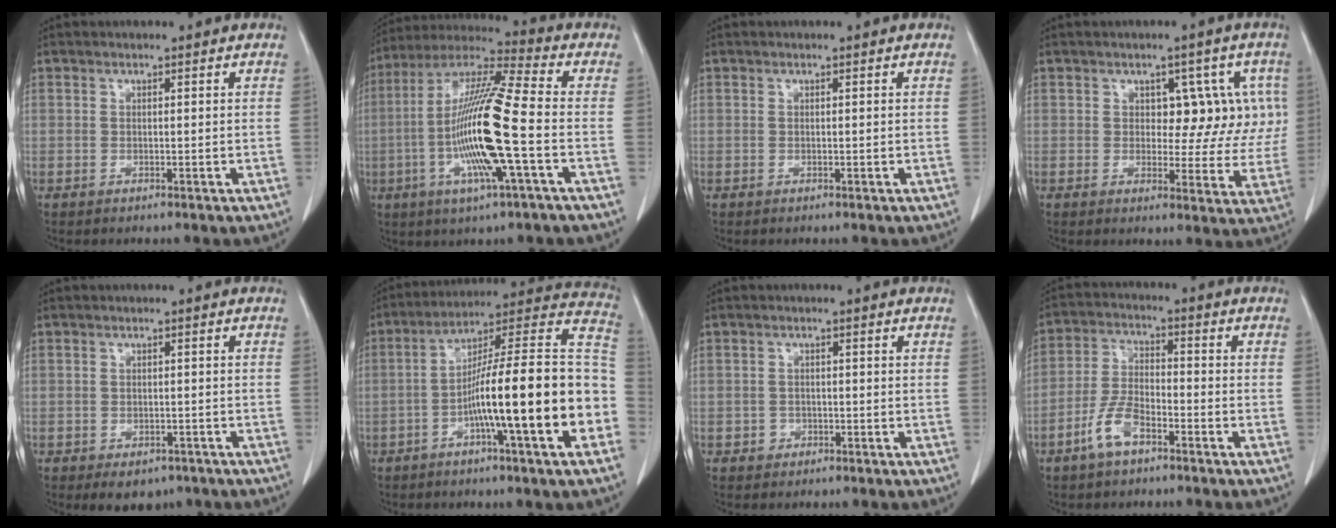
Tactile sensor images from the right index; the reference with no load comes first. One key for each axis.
{"total": 17.0, "fx": -3.4, "fy": 0.3, "fz": 16.7, "tx": -0.330, "ty": -0.005, "tz": -0.071}
{"total": 0.0}
{"total": 7.9, "fx": 1.8, "fy": 5.0, "fz": 5.8, "tx": -0.049, "ty": 0.019, "tz": 0.025}
{"total": 4.9, "fx": -3.5, "fy": 2.9, "fz": 1.9, "tx": -0.015, "ty": 0.001, "tz": -0.040}
{"total": 21.5, "fx": -5.4, "fy": 0.7, "fz": 20.8, "tx": -0.254, "ty": 0.024, "tz": -0.084}
{"total": 1.4, "fx": -0.7, "fy": 1.2, "fz": 0.2, "tx": 0.000, "ty": 0.006, "tz": -0.013}
{"total": 6.8, "fx": -4.1, "fy": 2.7, "fz": 4.7, "tx": -0.107, "ty": 0.005, "tz": -0.081}